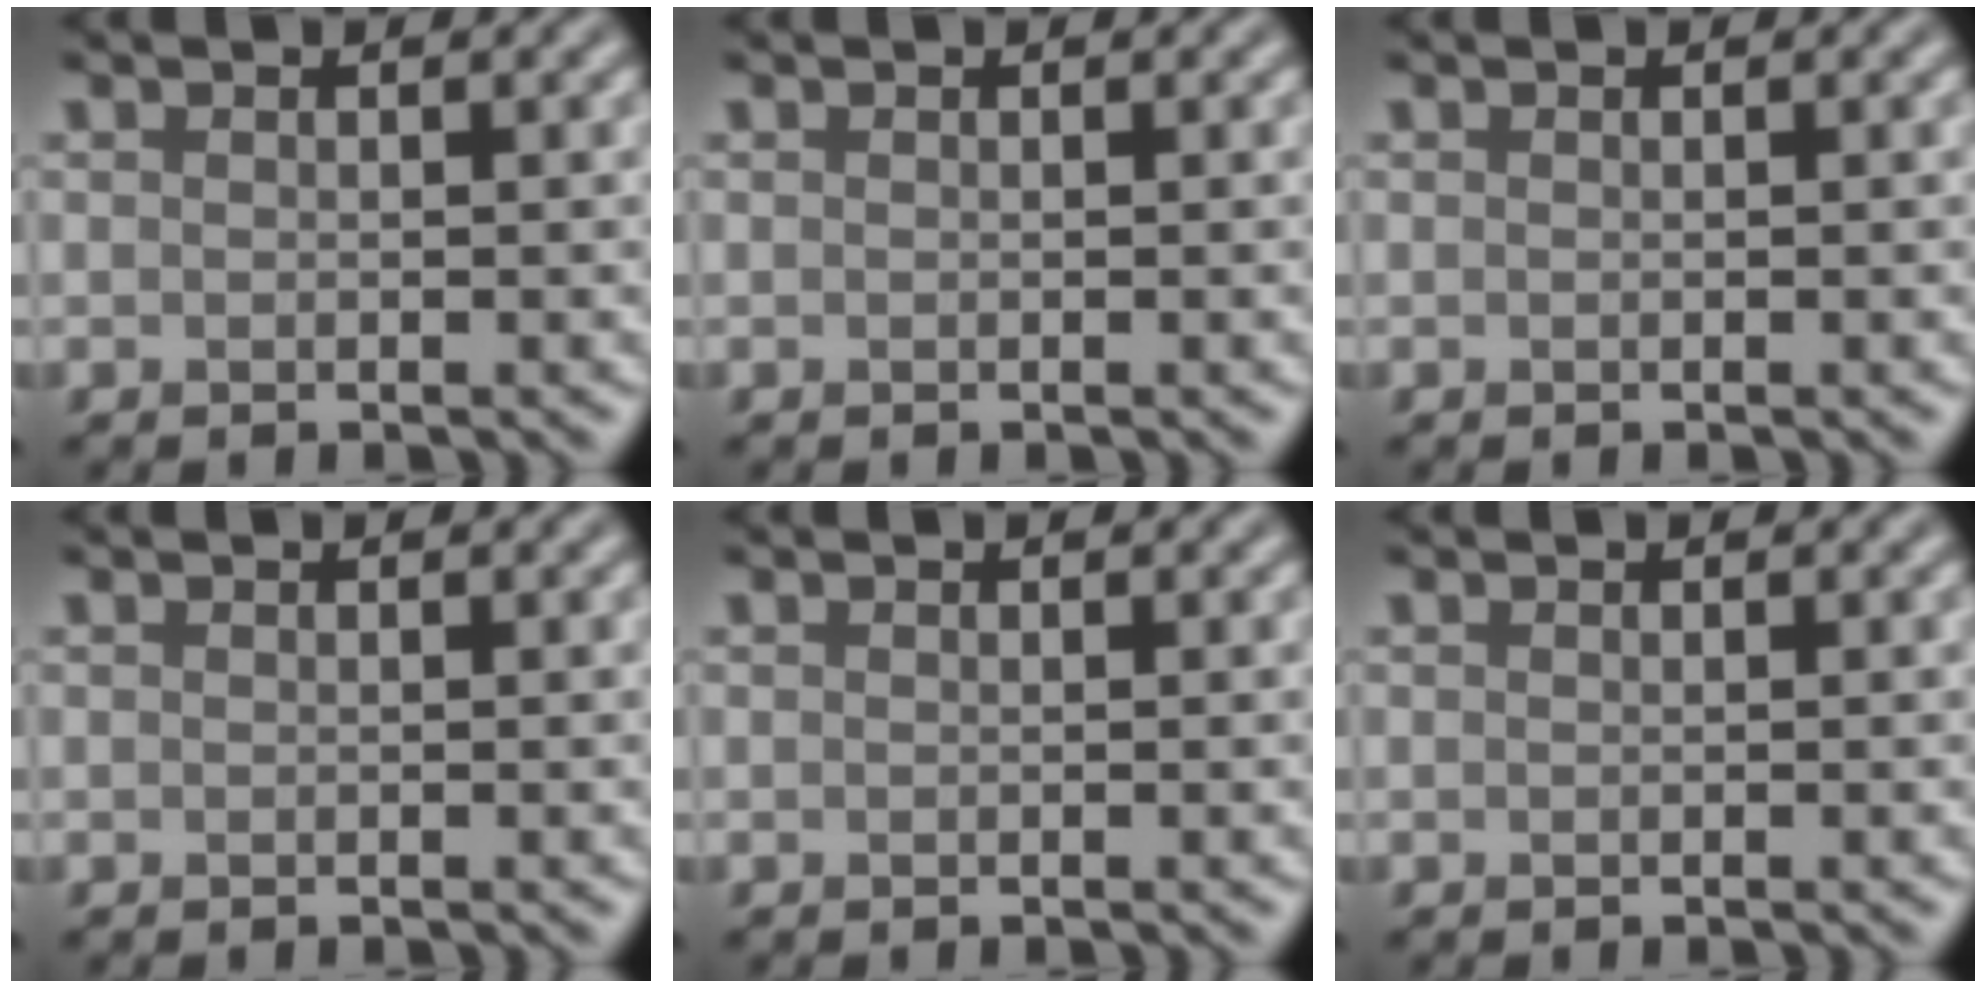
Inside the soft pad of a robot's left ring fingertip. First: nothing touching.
{"total": 0.0}
{"total": 0.0}
{"total": 0.0}
{"total": 0.0}
{"total": 0.0}